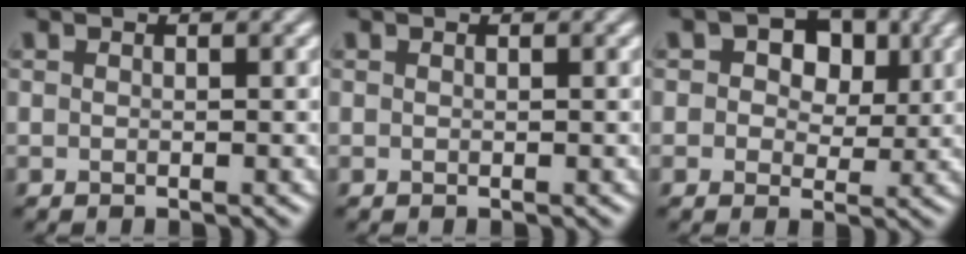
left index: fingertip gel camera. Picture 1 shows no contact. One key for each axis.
{"total": 0.0}
{"total": 5.5, "fx": 1.7, "fy": 3.8, "fz": 3.6, "tx": -0.042, "ty": 0.008, "tz": 0.003}